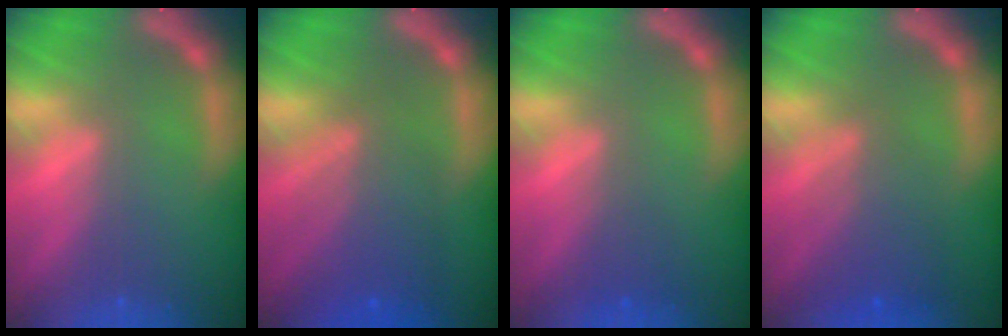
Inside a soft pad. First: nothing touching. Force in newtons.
{"total": 6.5}
{"total": 1.5}
{"total": 4.5}